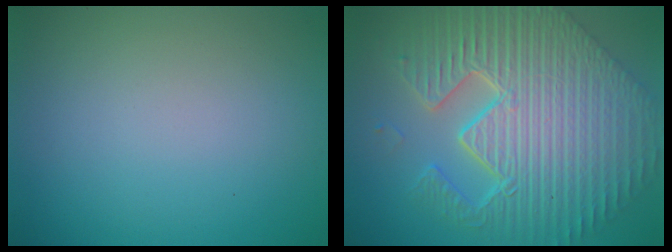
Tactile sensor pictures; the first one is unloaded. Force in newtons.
{"total": 12.5, "press": 8.2, "slide": 9.5}